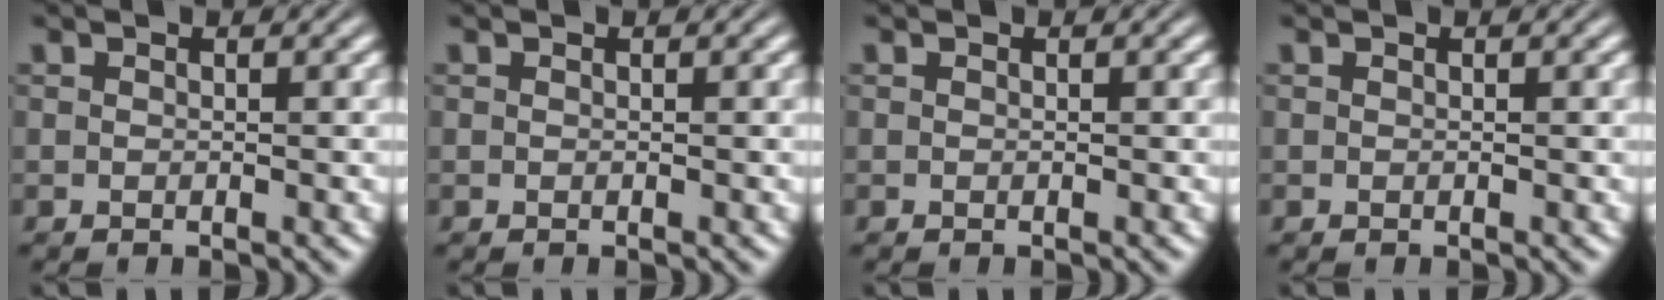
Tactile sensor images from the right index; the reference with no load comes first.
{"total": 0.0}
{"total": 0.0}
{"total": 0.0}